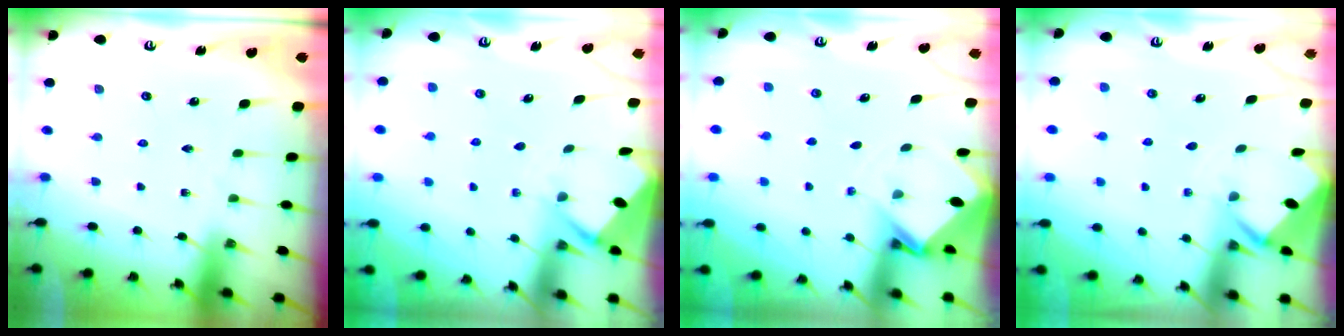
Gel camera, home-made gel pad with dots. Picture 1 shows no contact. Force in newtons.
{"total": 2.6, "press": 2.6, "slide": 0.3}
{"total": 2.9, "press": 2.9, "slide": 0.2}
{"total": 2.4, "press": 2.4, "slide": 0.1}